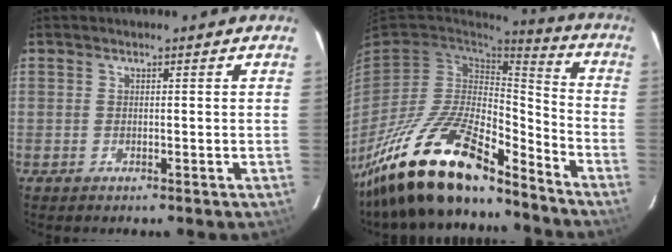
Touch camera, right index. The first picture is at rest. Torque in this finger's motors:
{"motor_torque": [1.27, -0.87, 1.05, 0.21]}